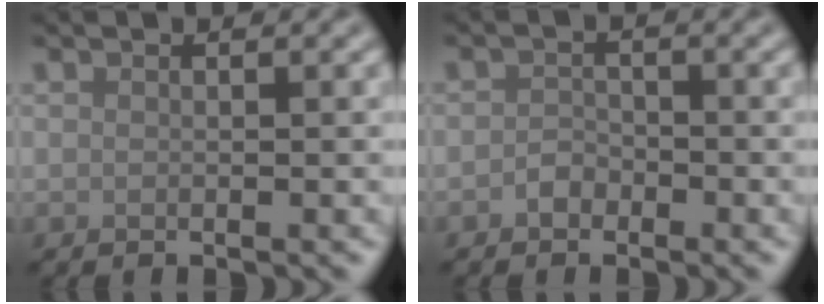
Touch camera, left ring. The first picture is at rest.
{"total": 1.3, "force": [-0.7, 1.0, 0.4], "torque": [-0.004, 0.003, -0.015]}